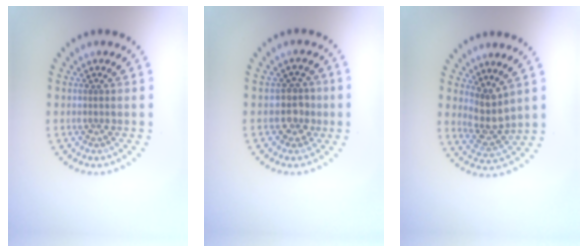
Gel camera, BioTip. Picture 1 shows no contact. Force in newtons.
{"total": 2.1, "press": 1.8, "slide": 1.1}
{"total": 2.9, "press": 2.4, "slide": 1.7}